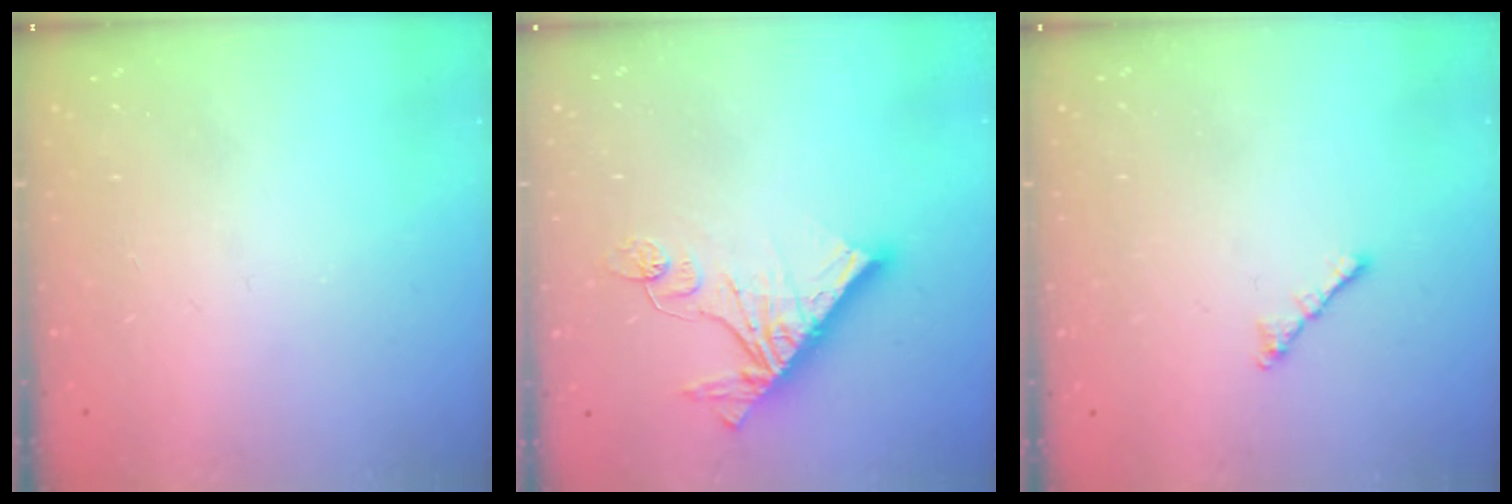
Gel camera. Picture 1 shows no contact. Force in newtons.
{"total": 12.9, "press": 12.9, "slide": 1.0}
{"total": 2.1, "press": 2.0, "slide": 0.6}